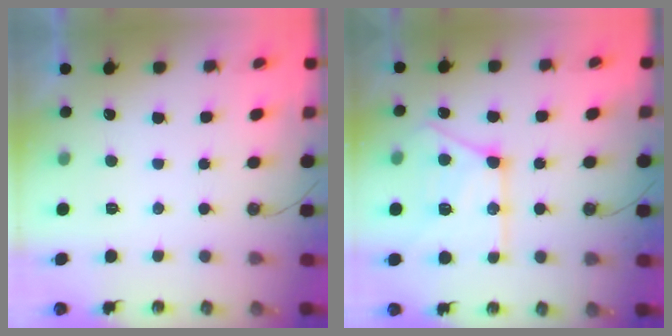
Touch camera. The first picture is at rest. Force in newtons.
{"total": 17.3, "press": 17.2, "slide": 1.5}